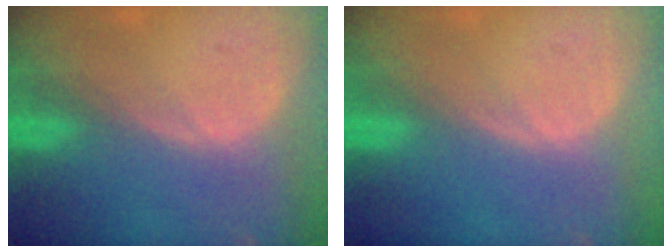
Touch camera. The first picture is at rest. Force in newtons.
{"total": 0.0}